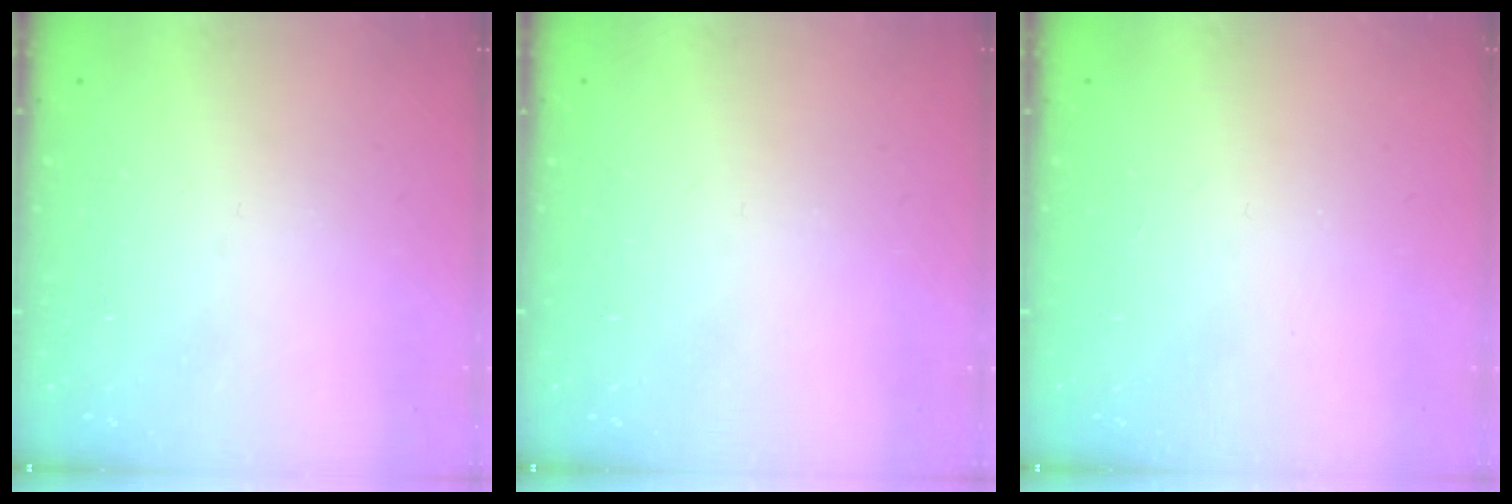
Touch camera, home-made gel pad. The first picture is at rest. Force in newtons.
{"total": 0.0}
{"total": 2.8, "press": 2.8, "slide": 0.4}